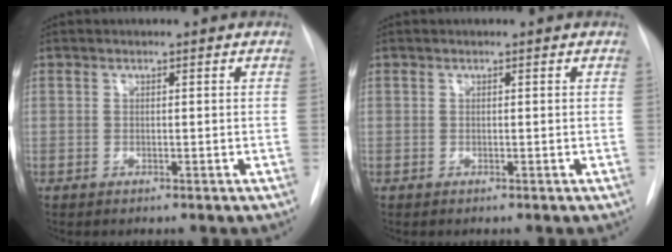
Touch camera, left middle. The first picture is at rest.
{"total": 0.0}